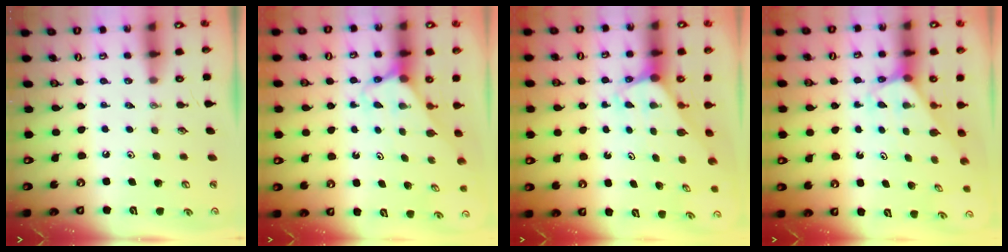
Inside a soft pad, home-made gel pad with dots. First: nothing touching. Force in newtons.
{"total": 3.0, "press": 3.0, "slide": 0.2}
{"total": 2.0, "press": 2.0, "slide": 0.1}
{"total": 2.4, "press": 2.4, "slide": 0.2}